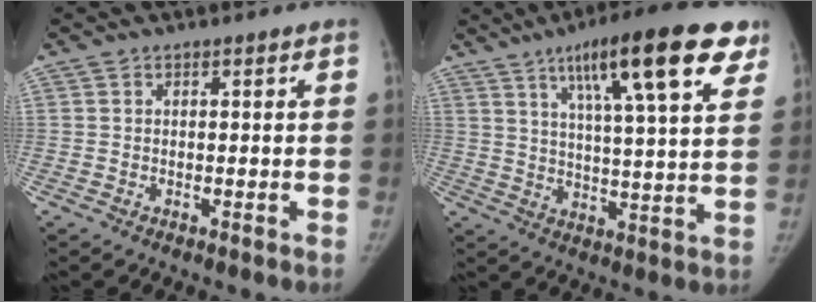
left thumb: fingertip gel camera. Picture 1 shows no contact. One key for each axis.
{"total": 20.7, "fx": 11.1, "fy": 4.6, "fz": 16.9, "tx": -0.229, "ty": -0.019, "tz": 0.163}